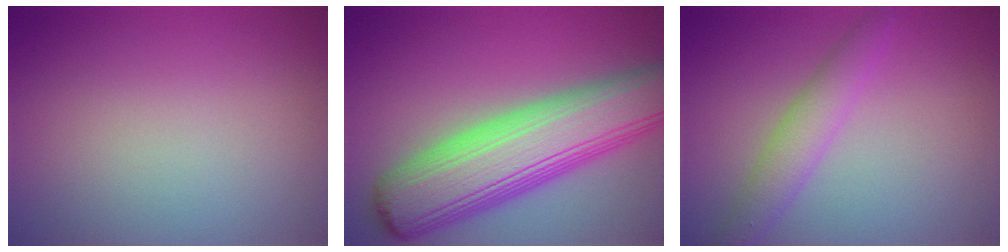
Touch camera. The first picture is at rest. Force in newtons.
{"total": 11.0, "press": 11.0, "slide": 0.4}
{"total": 3.0, "press": 3.0, "slide": 0.2}